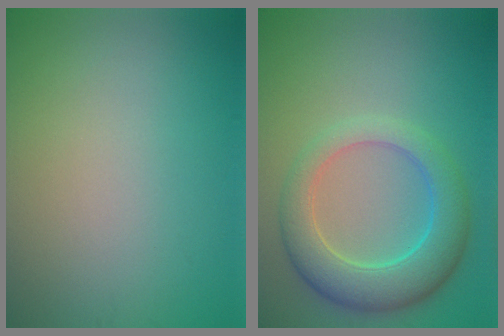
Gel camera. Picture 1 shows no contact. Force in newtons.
{"total": 6.3, "press": 6.3, "slide": 0.4}